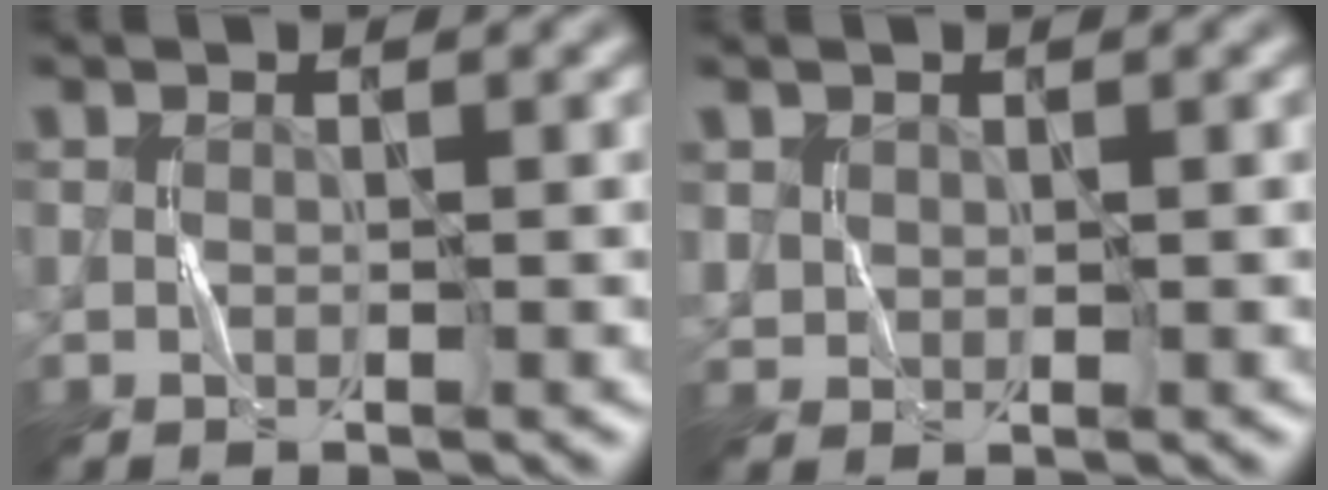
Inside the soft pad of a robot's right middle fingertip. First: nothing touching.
{"total": 1.2, "force": [0.7, 1.0, 0.3], "torque": [-0.009, -0.001, 0.019]}